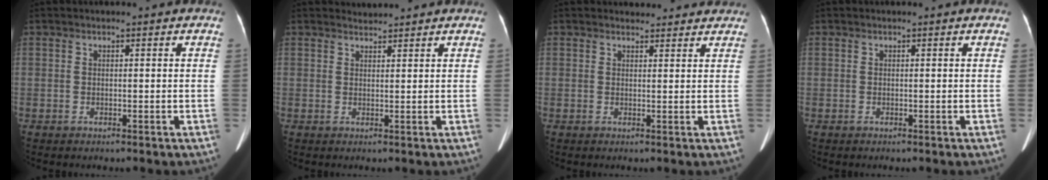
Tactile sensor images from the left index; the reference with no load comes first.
{"total": 1.3, "force": [1.3, 0.0, -0.4], "torque": [-0.006, 0.005, 0.025]}
{"total": 4.5, "force": [4.3, 1.5, 0.3], "torque": [0.000, 0.011, 0.044]}
{"total": 0.0}